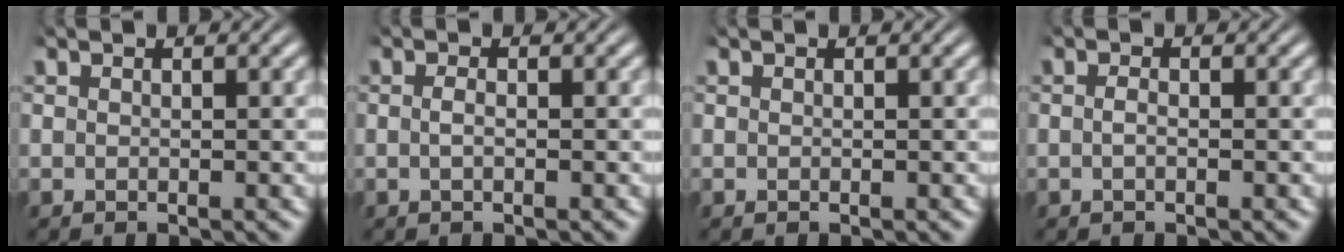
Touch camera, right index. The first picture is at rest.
{"total": 0.9, "force": [-0.5, -0.1, 0.7], "torque": [-0.021, -0.007, -0.006]}
{"total": 0.0}
{"total": 0.9, "force": [-0.5, 0.0, 0.7], "torque": [-0.018, -0.006, -0.008]}